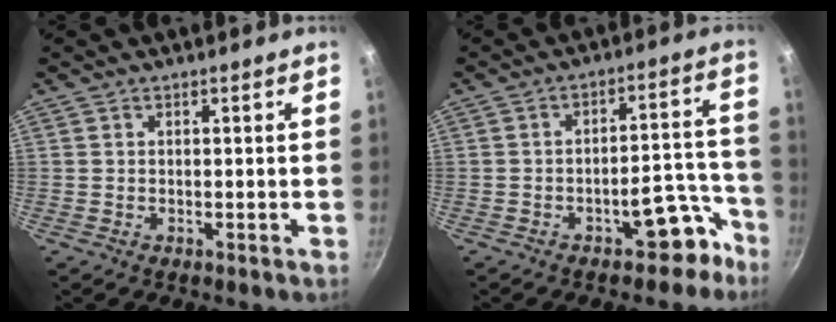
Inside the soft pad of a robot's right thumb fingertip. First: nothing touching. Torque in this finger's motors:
{"motor_torque": [3.51, 1.49, 0.88, -0.87, 0.34]}